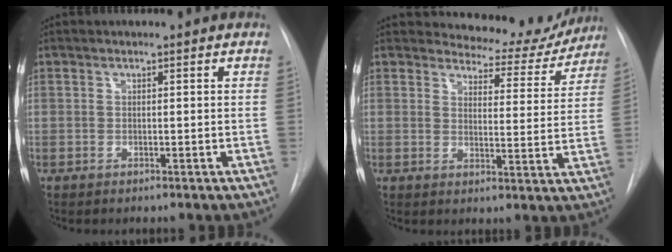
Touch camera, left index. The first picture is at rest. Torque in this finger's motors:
{"motor_torque": [0.43, -0.37, 0.01, -0.01]}